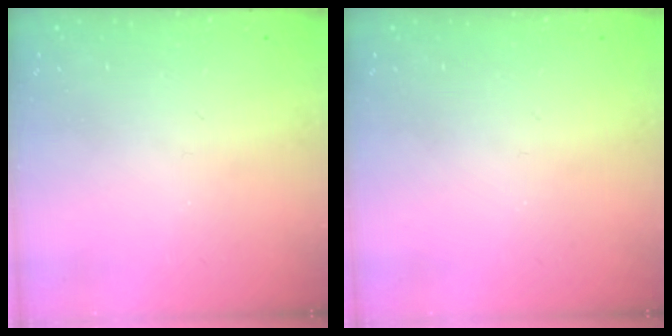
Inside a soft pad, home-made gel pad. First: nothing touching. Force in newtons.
{"total": 0.0}